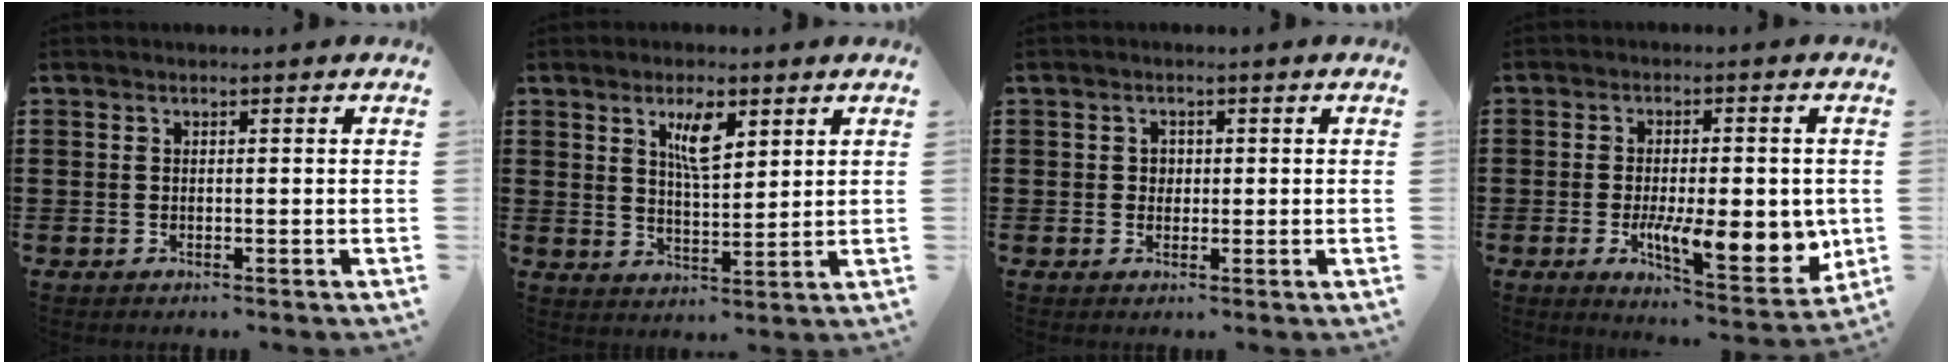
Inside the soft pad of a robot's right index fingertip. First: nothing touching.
{"total": 5.8, "force": [3.0, 1.9, 4.6], "torque": [-0.083, 0.000, 0.048]}
{"total": 1.4, "force": [0.2, 1.3, 0.5], "torque": [-0.013, 0.007, 0.002]}
{"total": 11.6, "force": [-2.3, 4.5, 10.5], "torque": [-0.144, -0.015, -0.030]}